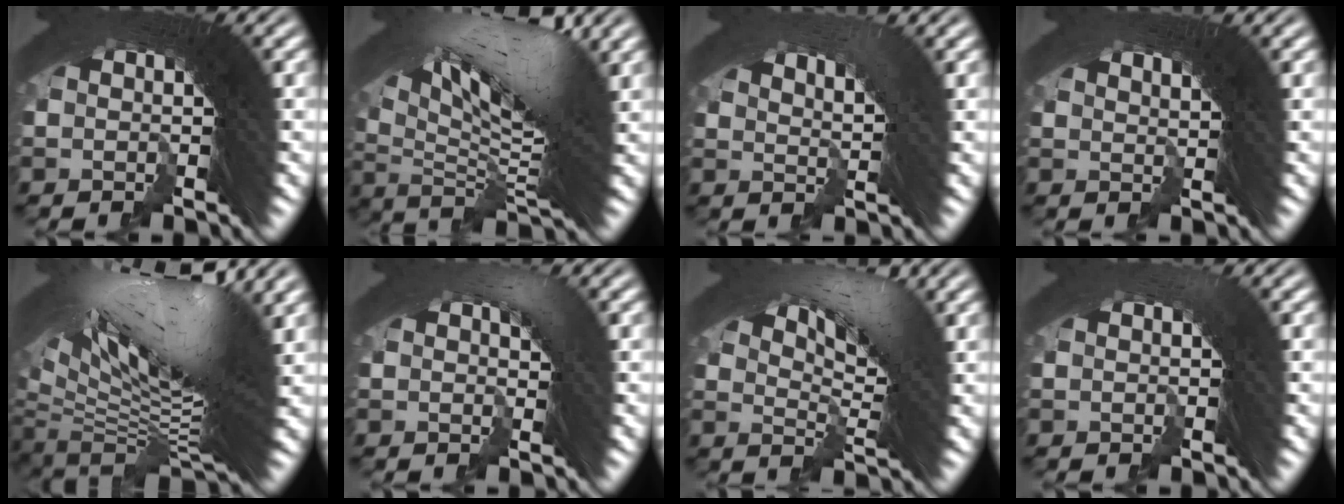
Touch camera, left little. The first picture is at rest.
{"total": 10.9, "force": [3.4, 3.4, 9.8], "torque": [-0.153, 0.009, 0.058]}
{"total": 3.5, "force": [2.8, -0.9, 1.9], "torque": [-0.015, 0.008, 0.051]}
{"total": 3.2, "force": [2.6, -1.1, 1.6], "torque": [-0.008, 0.012, 0.046]}
{"total": 15.1, "force": [2.2, 6.6, 13.4], "torque": [-0.217, -0.003, 0.043]}
{"total": 0.7, "force": [0.3, 0.1, 0.6], "torque": [-0.001, 0.004, 0.004]}
{"total": 4.5, "force": [3.0, -0.3, 3.4], "torque": [-0.037, 0.004, 0.056]}
{"total": 0.6, "force": [-0.5, -0.3, -0.3], "torque": [0.012, 0.006, -0.013]}